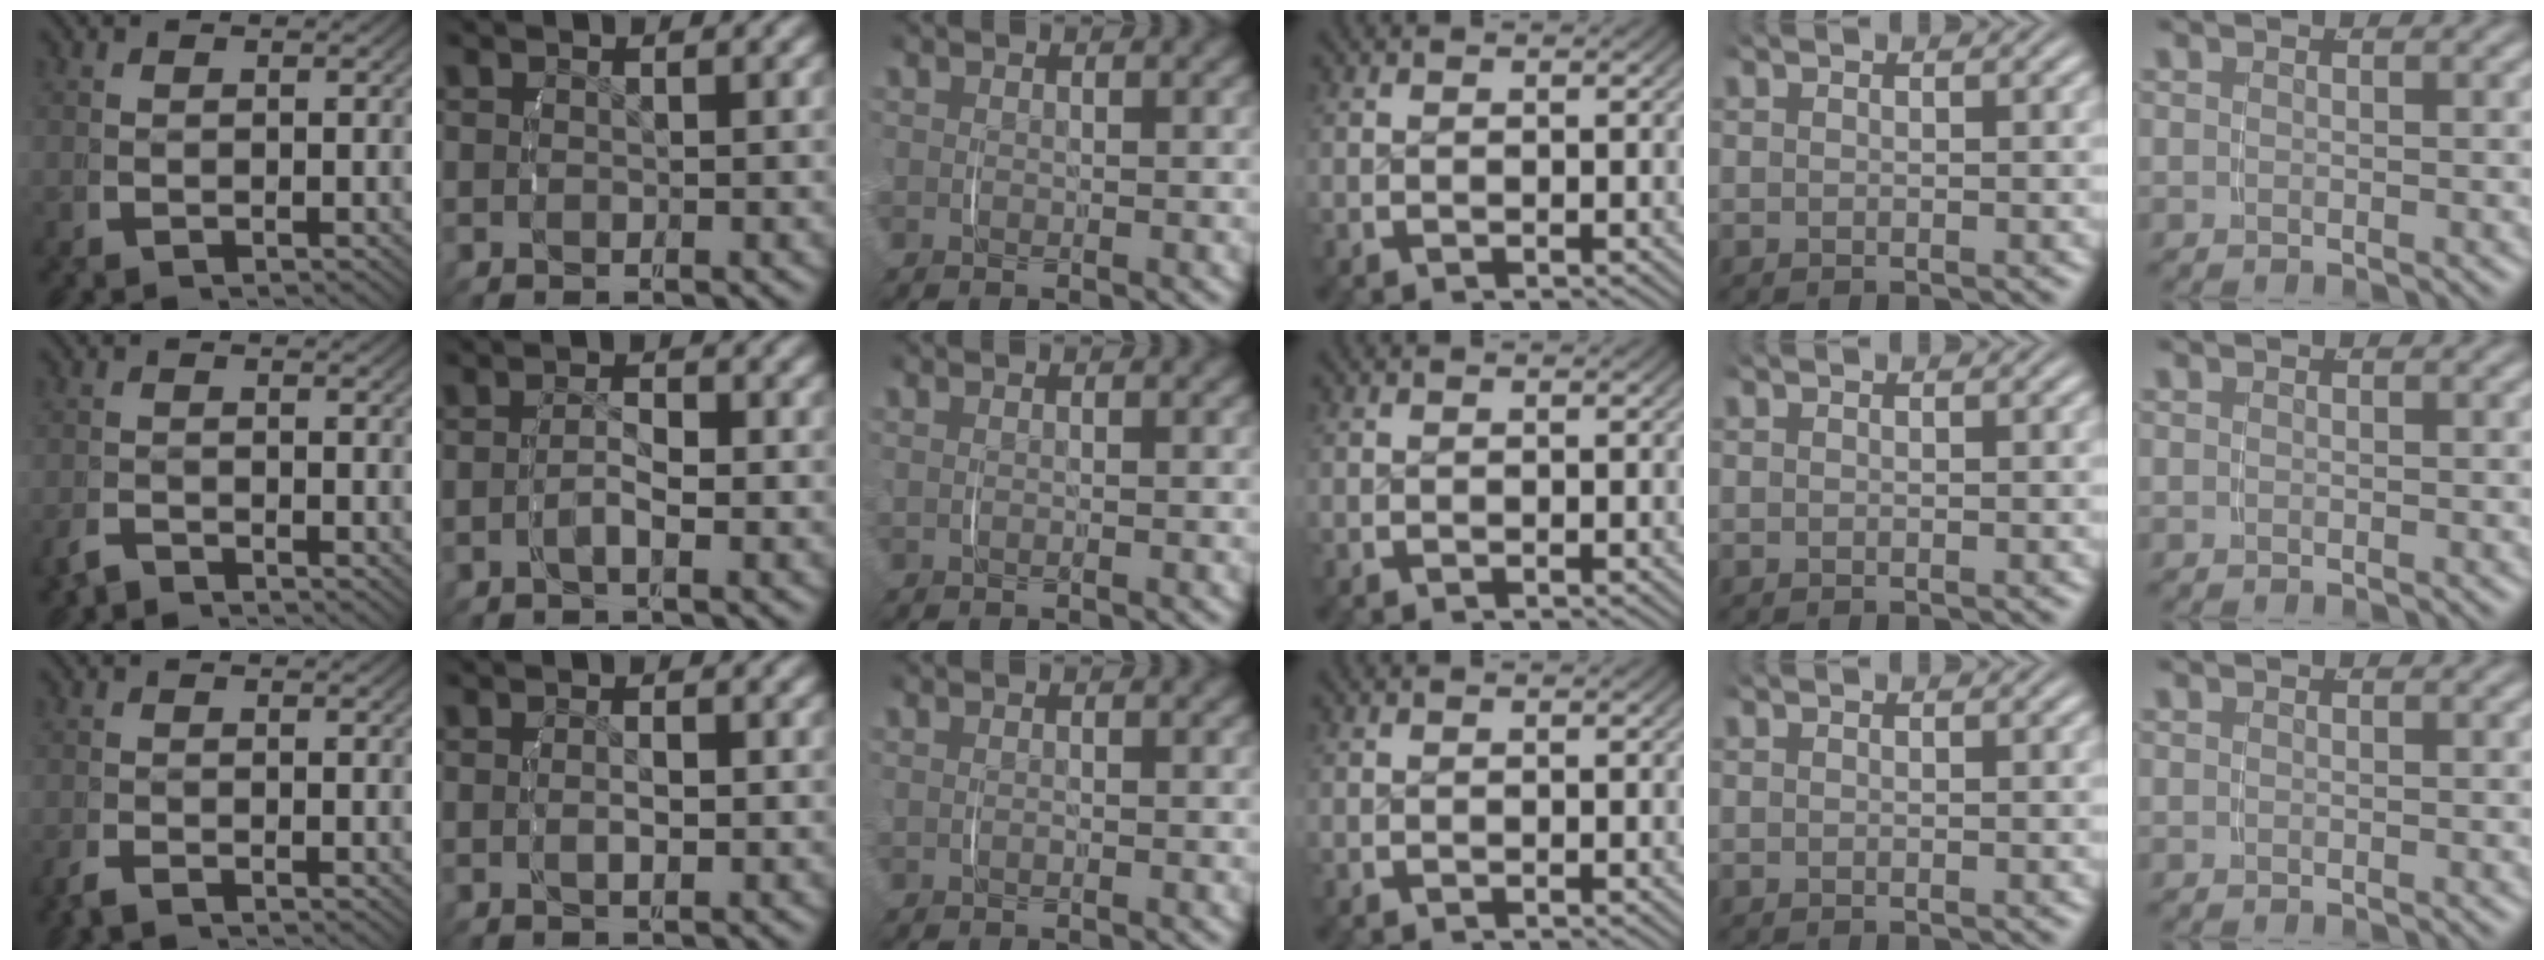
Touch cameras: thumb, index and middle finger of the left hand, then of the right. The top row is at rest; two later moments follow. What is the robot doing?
{"motion": "lift_and_place", "object": "toothpaste"}